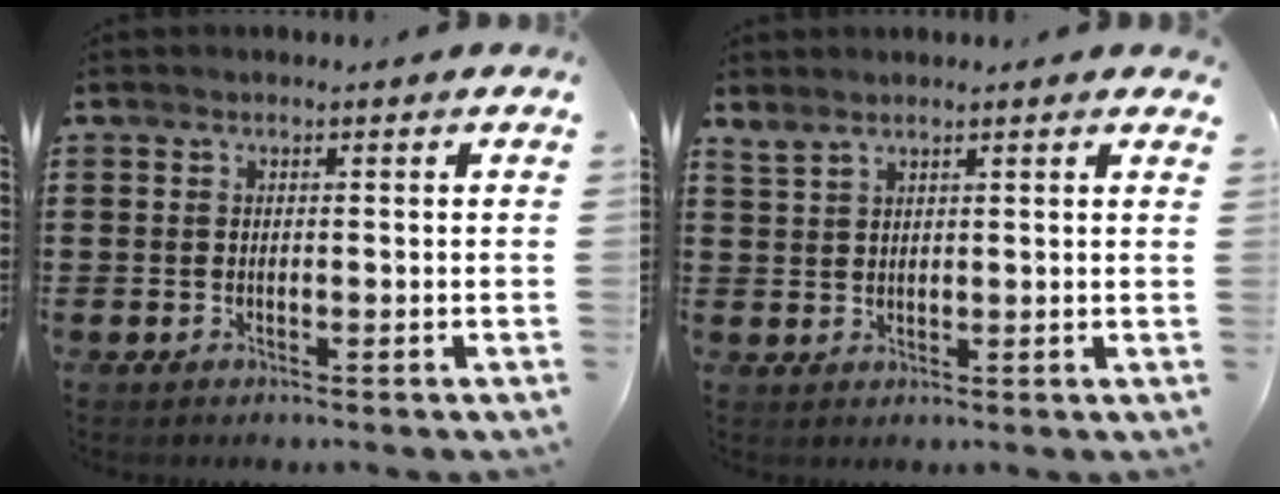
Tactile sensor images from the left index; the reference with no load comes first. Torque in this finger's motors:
{"motor_torque": [-0.11, -0.33, 0.00, 0.04]}